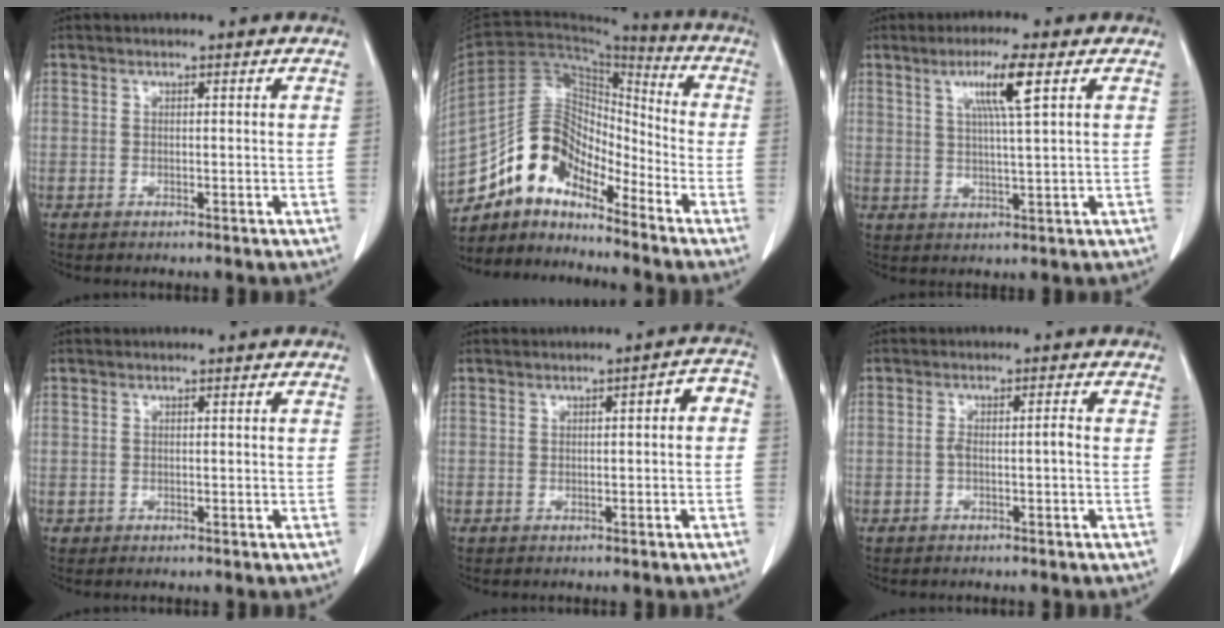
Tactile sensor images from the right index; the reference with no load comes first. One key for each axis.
{"total": 14.8, "fx": -11.5, "fy": 6.7, "fz": 6.4, "tx": -0.126, "ty": 0.060, "tz": -0.214}
{"total": 7.1, "fx": 3.0, "fy": -0.1, "fz": 6.5, "tx": -0.120, "ty": 0.002, "tz": 0.055}
{"total": 0.8, "fx": -0.1, "fy": 0.8, "fz": 0.1, "tx": 0.001, "ty": 0.006, "tz": -0.001}
{"total": 4.0, "fx": -0.1, "fy": 1.5, "fz": 3.7, "tx": -0.047, "ty": 0.029, "tz": -0.003}
{"total": 2.6, "fx": -0.7, "fy": 0.6, "fz": 2.4, "tx": -0.050, "ty": 0.010, "tz": -0.009}